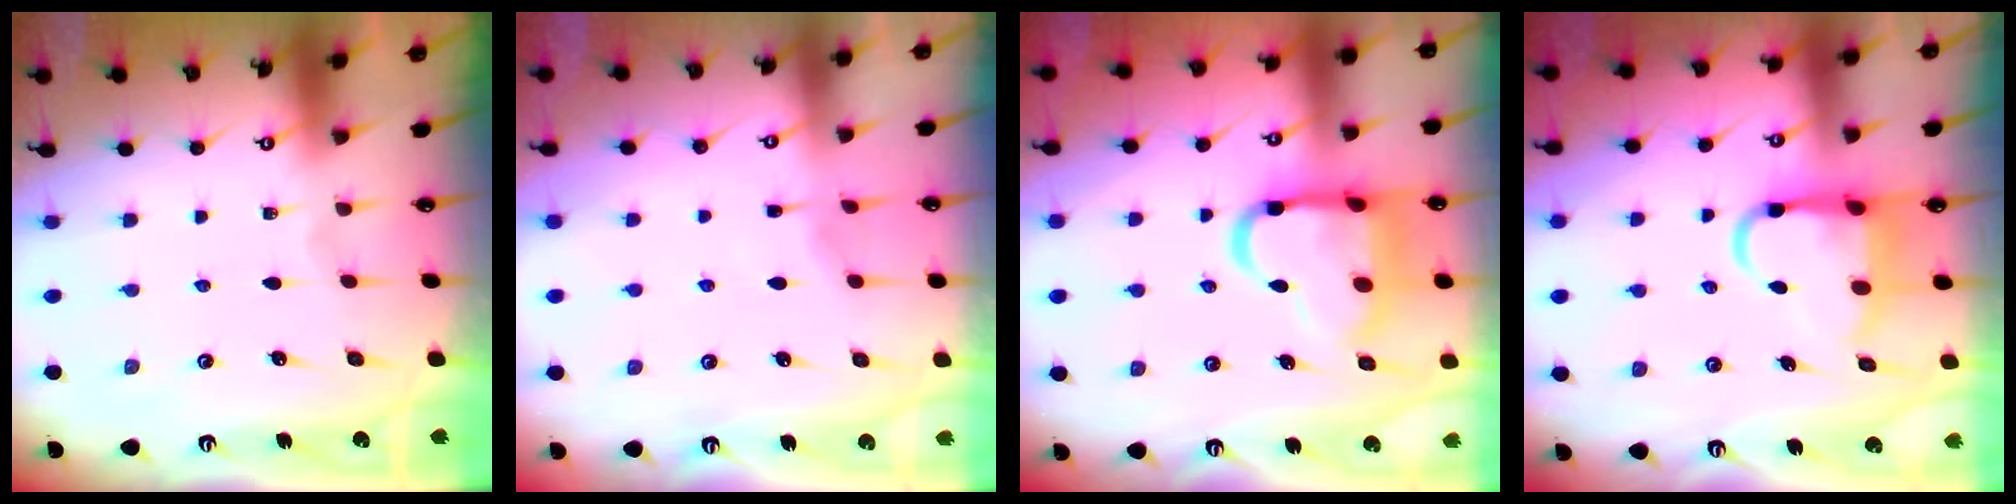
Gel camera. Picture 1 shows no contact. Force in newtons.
{"total": 2.1, "press": 2.1, "slide": 0.4}
{"total": 17.1, "press": 17.0, "slide": 2.0}
{"total": 9.6, "press": 9.5, "slide": 1.4}